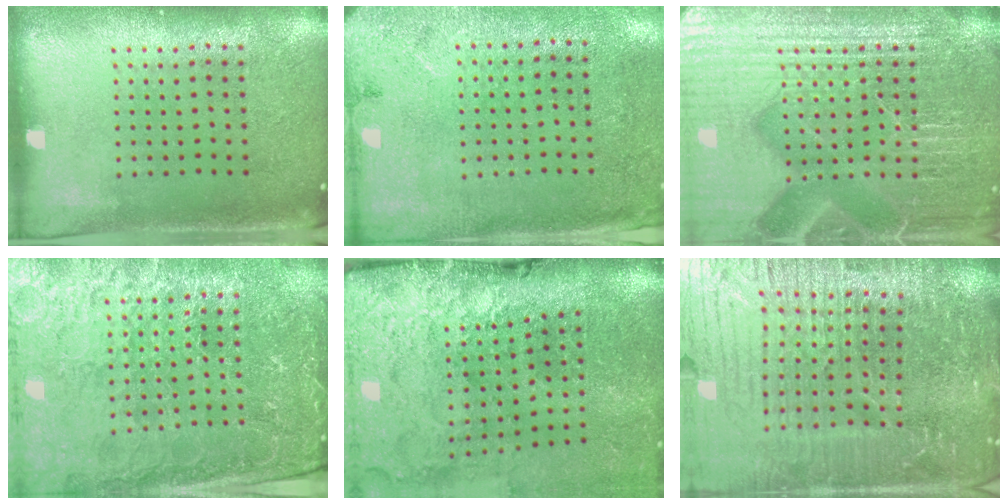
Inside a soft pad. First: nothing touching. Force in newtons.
{"total": 2.7, "press": 2.2, "slide": 1.6}
{"total": 7.1, "press": 7.1, "slide": 0.9}
{"total": 4.3, "press": 4.2, "slide": 1.1}
{"total": 5.1, "press": 3.8, "slide": 3.3}
{"total": 6.3, "press": 5.7, "slide": 2.9}